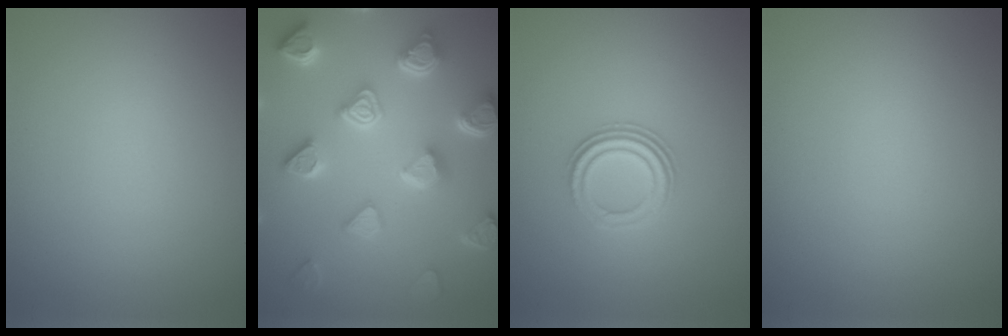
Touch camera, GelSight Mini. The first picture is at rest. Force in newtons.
{"total": 7.2, "press": 5.8, "slide": 4.4}
{"total": 2.9, "press": 2.2, "slide": 1.9}
{"total": 0.0}